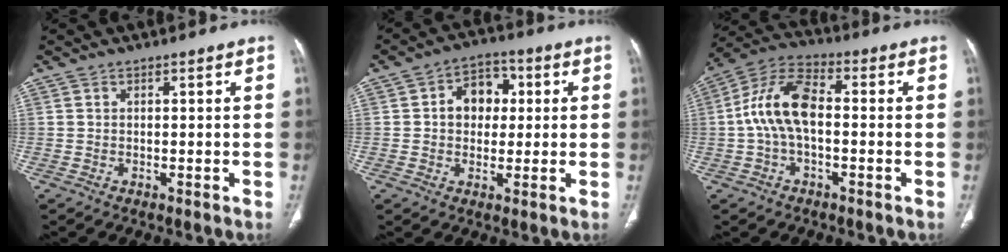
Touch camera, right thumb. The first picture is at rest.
{"total": 8.2, "force": [1.3, 6.3, 5.1], "torque": [-0.040, 0.012, 0.013]}
{"total": 11.4, "force": [-0.5, 6.0, 9.7], "torque": [-0.195, 0.035, -0.017]}